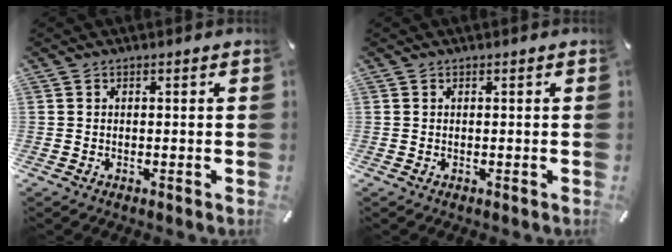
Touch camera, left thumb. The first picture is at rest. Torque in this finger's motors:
{"motor_torque": [0.00, -0.01, -0.01, 0.01, 0.00]}